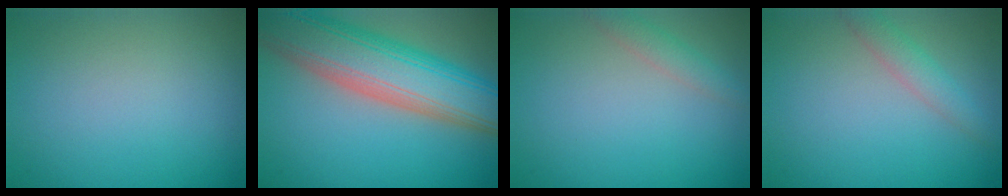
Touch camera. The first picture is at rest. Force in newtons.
{"total": 11.5, "press": 11.5, "slide": 0.9}
{"total": 1.8, "press": 1.8, "slide": 0.1}
{"total": 2.1, "press": 2.1, "slide": 0.1}